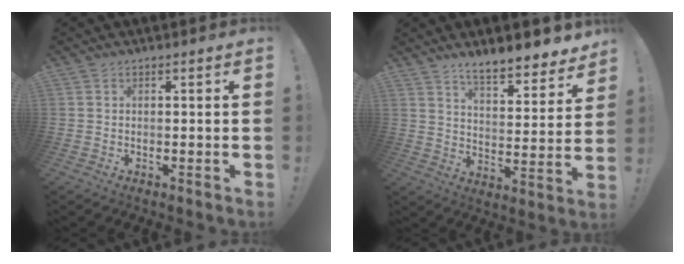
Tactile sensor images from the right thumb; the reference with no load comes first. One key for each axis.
{"total": 10.0, "fx": 8.6, "fy": 2.1, "fz": 4.6, "tx": -0.076, "ty": -0.072, "tz": 0.151}